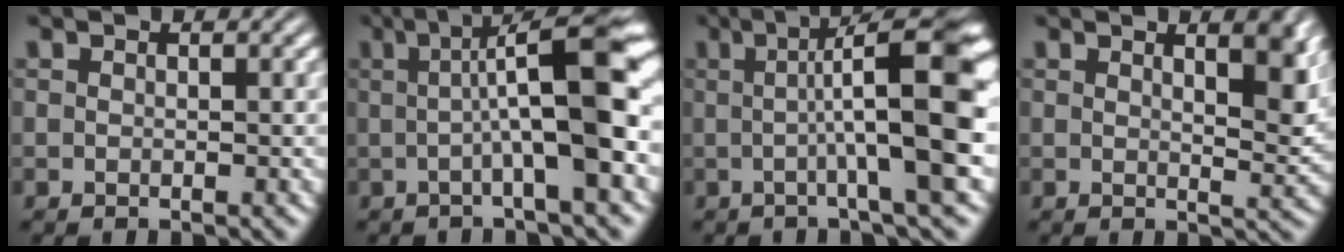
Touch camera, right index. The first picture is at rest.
{"total": 10.5, "force": [2.1, 1.8, 10.1], "torque": [-0.118, 0.028, 0.023]}
{"total": 11.0, "force": [1.6, 1.8, 10.7], "torque": [-0.120, 0.022, 0.017]}
{"total": 3.6, "force": [1.7, -0.5, 3.1], "torque": [-0.031, -0.011, 0.030]}